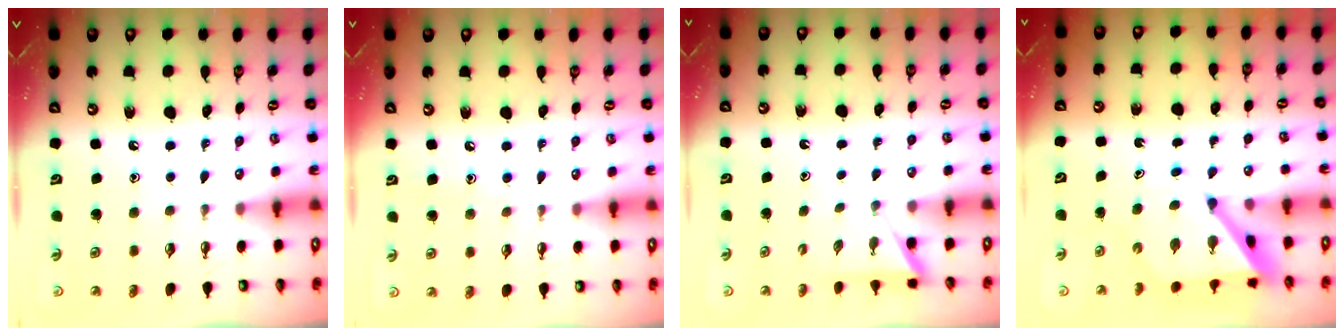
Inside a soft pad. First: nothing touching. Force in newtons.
{"total": 4.4, "press": 4.4, "slide": 0.6}
{"total": 2.5, "press": 2.5, "slide": 0.2}
{"total": 7.5, "press": 7.5, "slide": 0.7}